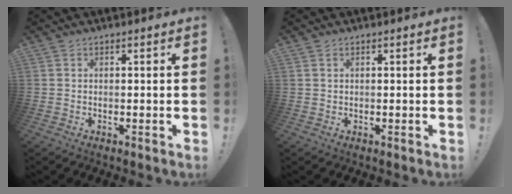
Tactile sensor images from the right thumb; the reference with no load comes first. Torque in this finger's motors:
{"motor_torque": [-0.19, 0.34, 0.21, -0.13, 0.03]}